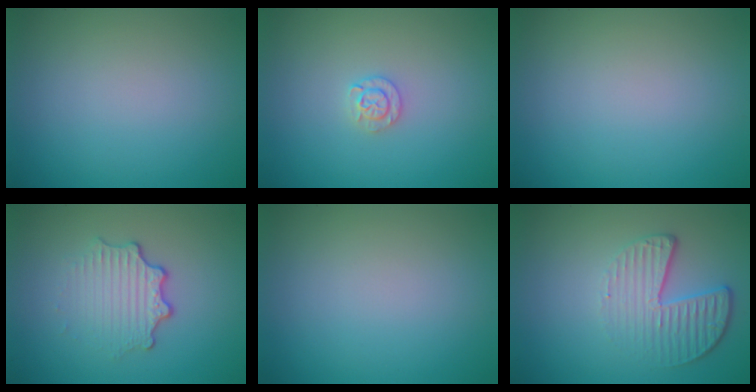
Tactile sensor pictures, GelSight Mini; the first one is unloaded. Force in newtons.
{"total": 1.5, "press": 1.5, "slide": 0.1}
{"total": 0.0}
{"total": 3.3, "press": 2.5, "slide": 2.2}
{"total": 0.0}
{"total": 4.5, "press": 3.0, "slide": 3.3}